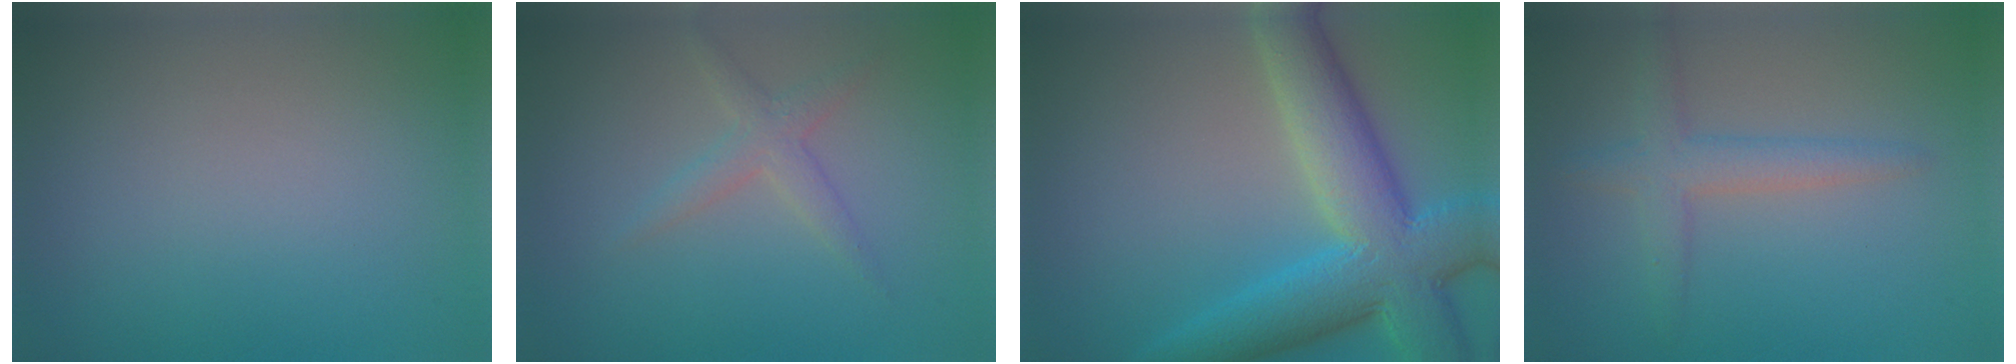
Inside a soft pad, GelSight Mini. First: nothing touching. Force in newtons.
{"total": 1.9, "press": 1.9, "slide": 0.0}
{"total": 9.7, "press": 9.7, "slide": 0.7}
{"total": 2.9, "press": 2.9, "slide": 0.2}